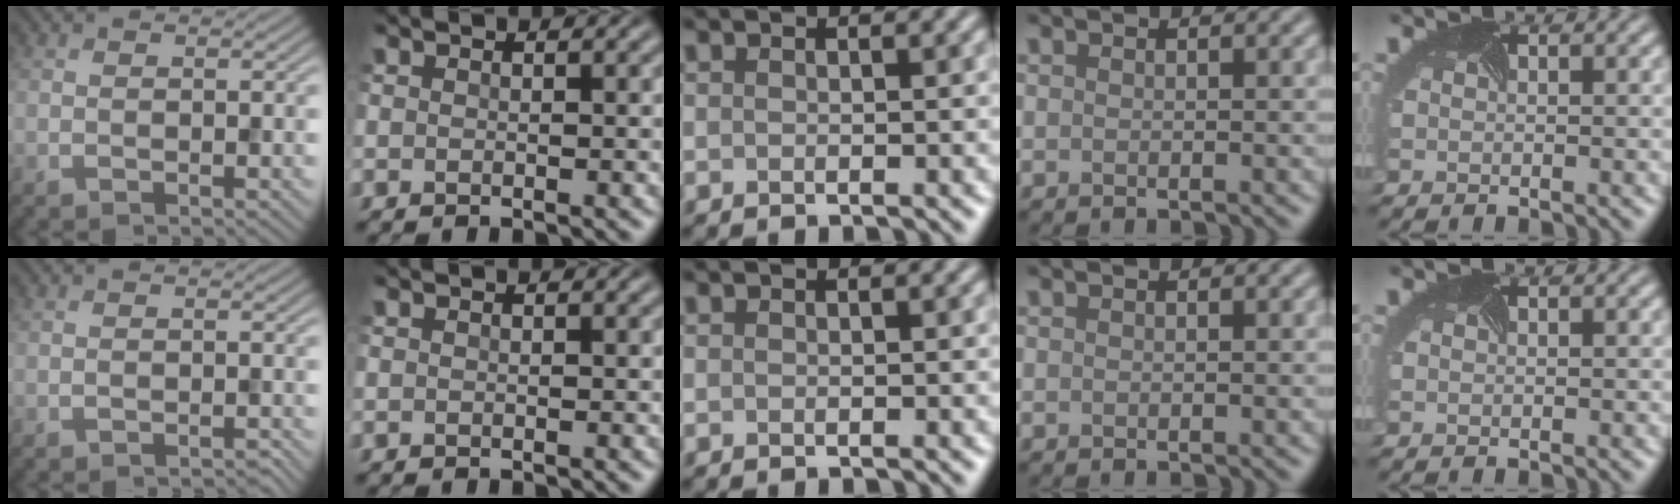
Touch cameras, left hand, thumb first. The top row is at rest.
{"thumb": {"total": 0.9, "force": [-0.7, 0.3, 0.4], "torque": [-0.006, 0.001, -0.013]}}